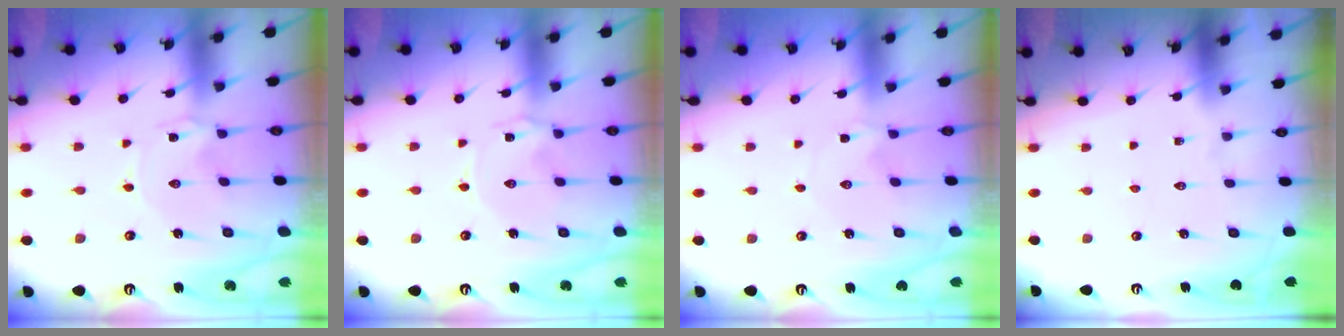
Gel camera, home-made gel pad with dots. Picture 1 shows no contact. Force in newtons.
{"total": 1.0, "press": 1.0, "slide": 0.1}
{"total": 0.0}
{"total": 0.0}